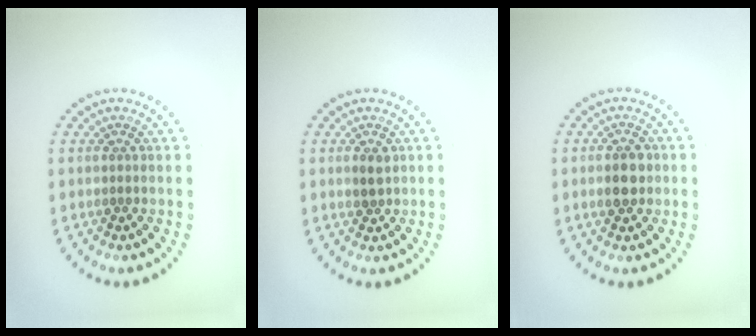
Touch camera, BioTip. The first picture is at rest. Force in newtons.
{"total": 1.3, "press": 1.3, "slide": 0.4}
{"total": 2.8, "press": 2.8, "slide": 0.1}